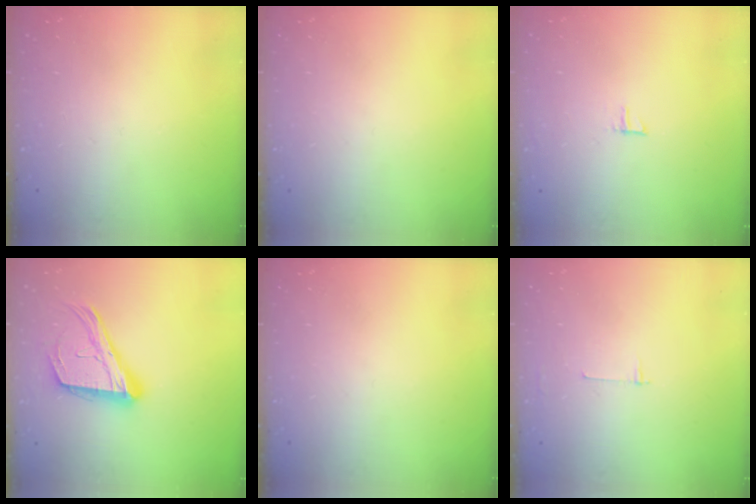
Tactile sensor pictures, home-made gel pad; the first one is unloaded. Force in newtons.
{"total": 0.0}
{"total": 3.7, "press": 3.7, "slide": 0.3}
{"total": 19.8, "press": 19.7, "slide": 2.6}
{"total": 0.0}
{"total": 2.7, "press": 2.7, "slide": 0.3}